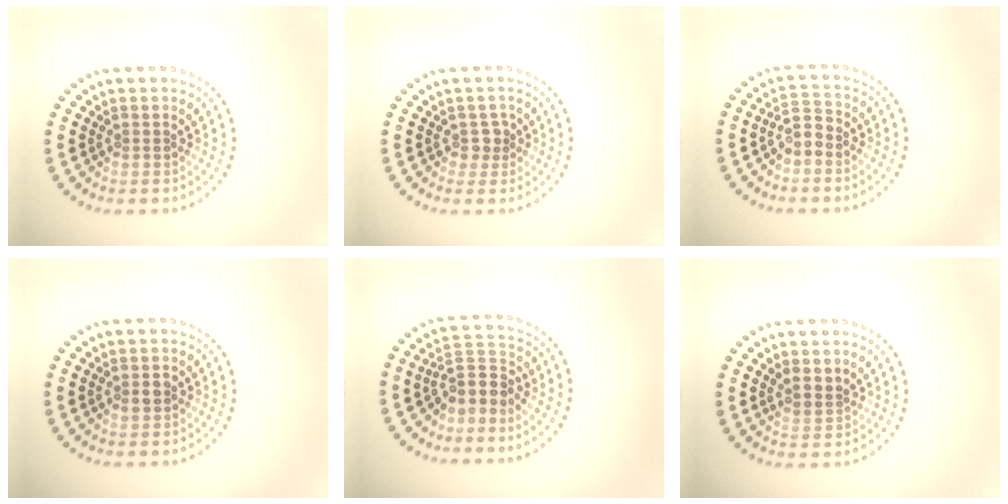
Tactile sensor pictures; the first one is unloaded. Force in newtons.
{"total": 1.3, "press": 1.1, "slide": 0.7}
{"total": 2.1, "press": 1.7, "slide": 1.2}
{"total": 1.0, "press": 0.9, "slide": 0.2}
{"total": 2.9, "press": 2.3, "slide": 1.9}
{"total": 1.5, "press": 1.3, "slide": 0.7}